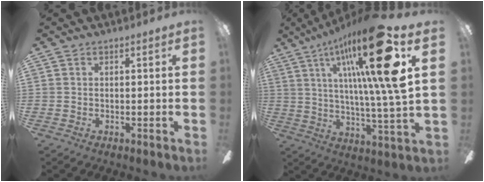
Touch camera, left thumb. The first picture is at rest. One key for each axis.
{"total": 25.5, "fx": 10.5, "fy": 4.7, "fz": 22.8, "tx": -0.365, "ty": -0.047, "tz": 0.152}